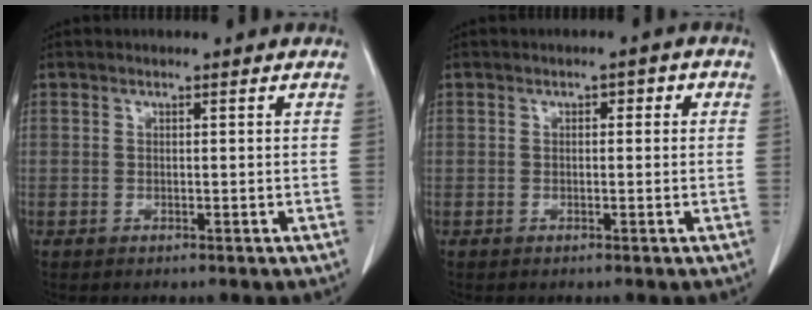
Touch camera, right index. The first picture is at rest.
{"total": 1.7, "force": [0.3, 1.0, 1.4], "torque": [-0.018, 0.019, 0.003]}